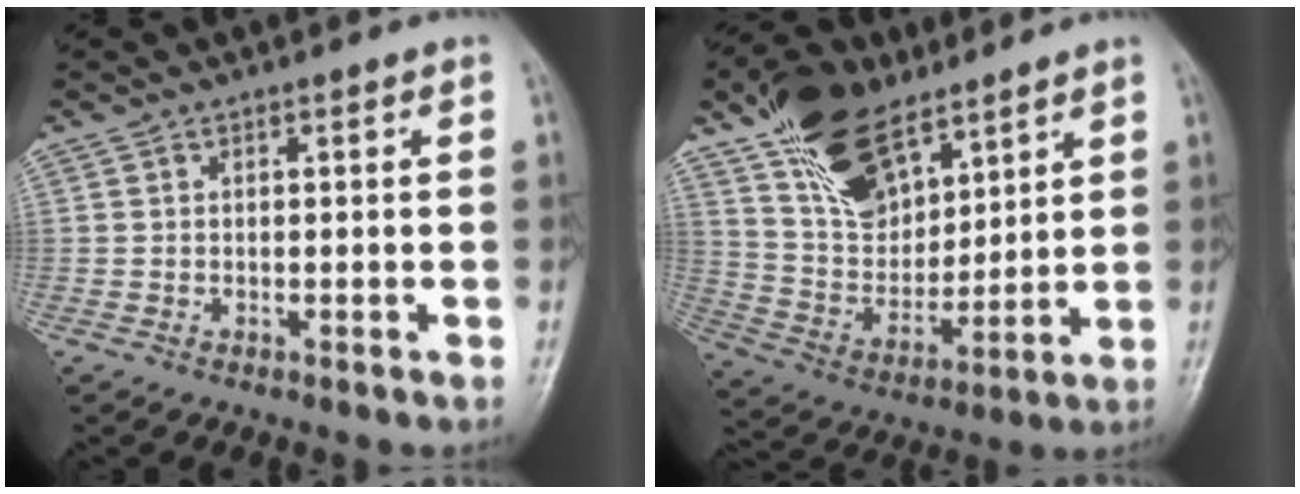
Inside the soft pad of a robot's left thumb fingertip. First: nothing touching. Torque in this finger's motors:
{"motor_torque": [0.60, 0.48, 1.29, -1.49, 0.43]}